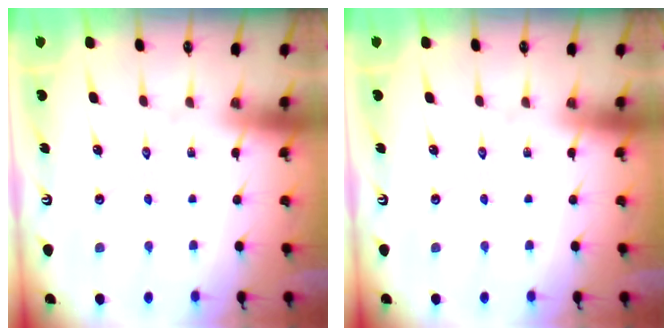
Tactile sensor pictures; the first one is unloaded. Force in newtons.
{"total": 0.0}